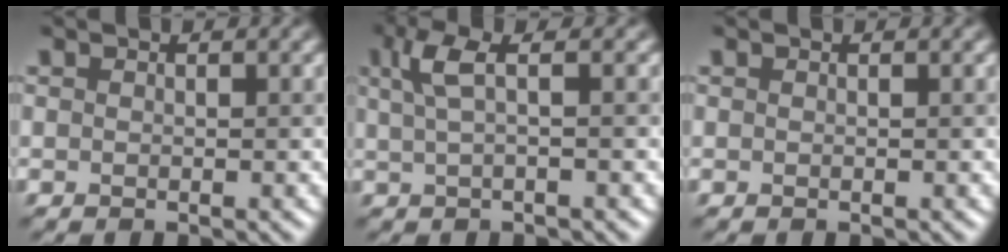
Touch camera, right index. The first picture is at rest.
{"total": 2.8, "force": [0.7, 0.7, 2.6], "torque": [-0.048, 0.002, 0.015]}
{"total": 0.0}